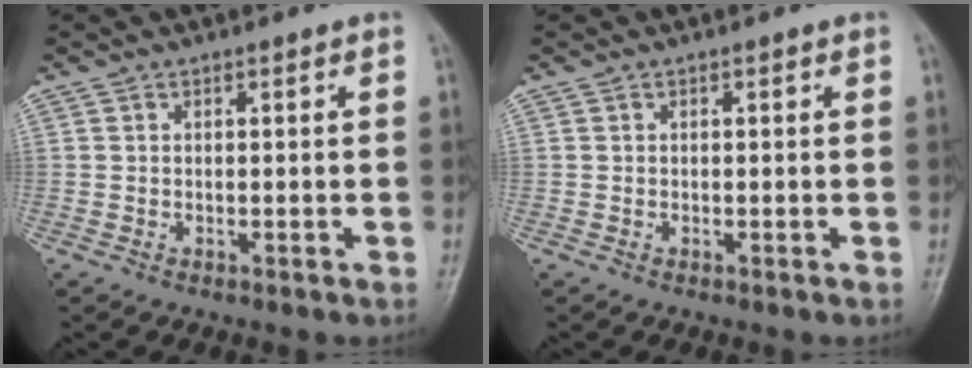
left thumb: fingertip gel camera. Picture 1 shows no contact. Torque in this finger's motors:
{"motor_torque": [0.00, 0.03, -0.02, 0.00, 0.00]}